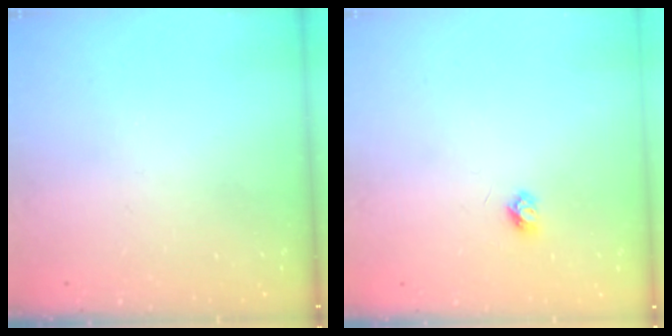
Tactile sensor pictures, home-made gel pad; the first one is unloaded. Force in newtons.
{"total": 3.7, "press": 3.7, "slide": 0.5}